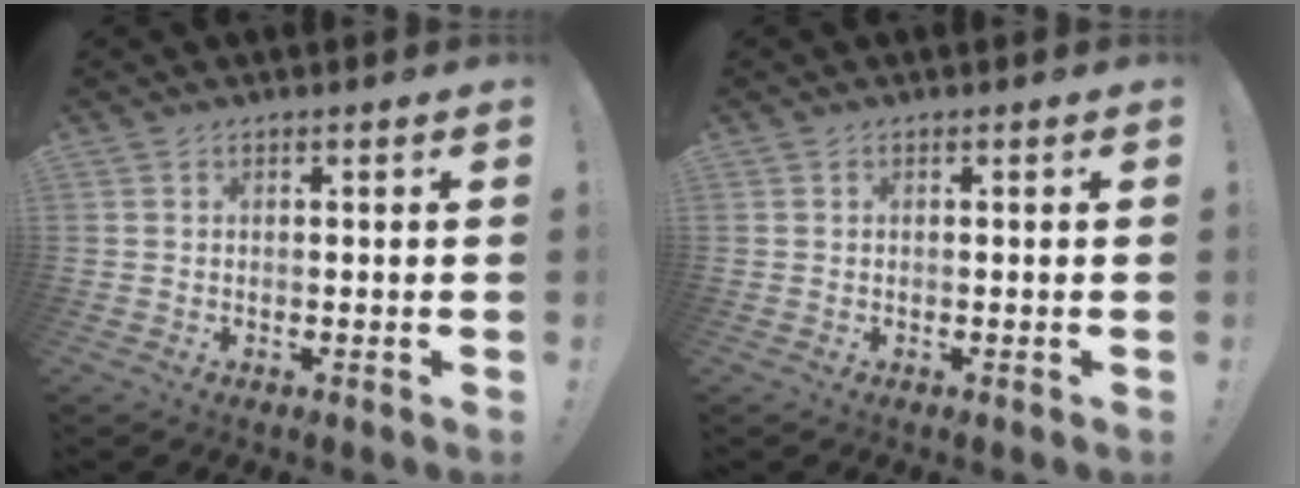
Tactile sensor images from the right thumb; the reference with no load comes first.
{"total": 0.0}